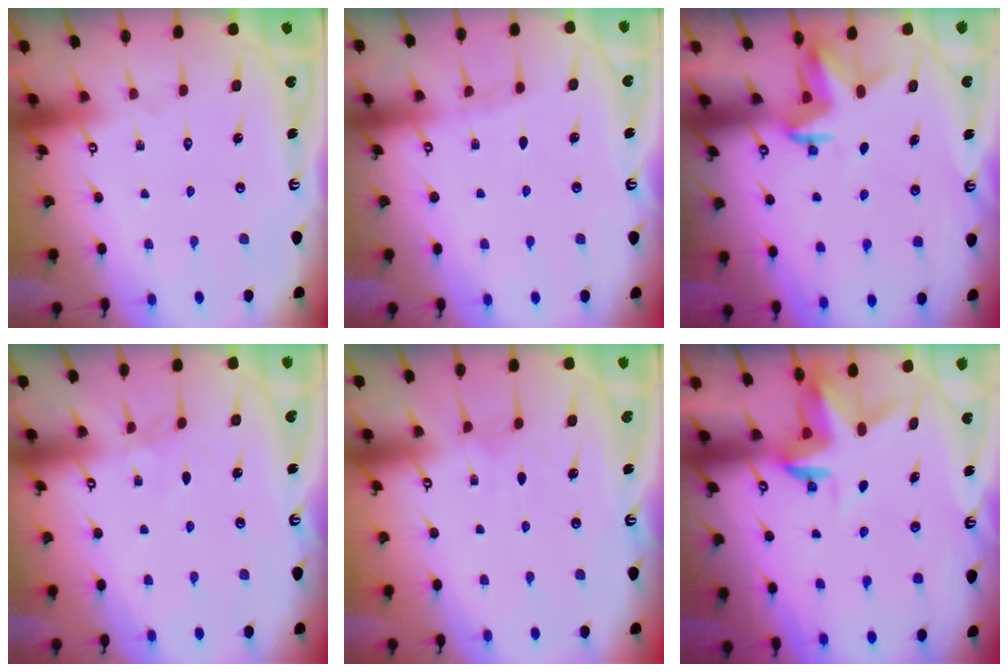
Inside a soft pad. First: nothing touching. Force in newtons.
{"total": 3.6, "press": 3.5, "slide": 0.5}
{"total": 3.2, "press": 3.2, "slide": 0.2}
{"total": 2.7, "press": 2.7, "slide": 0.4}
{"total": 3.2, "press": 3.2, "slide": 0.5}
{"total": 3.4, "press": 3.4, "slide": 0.6}